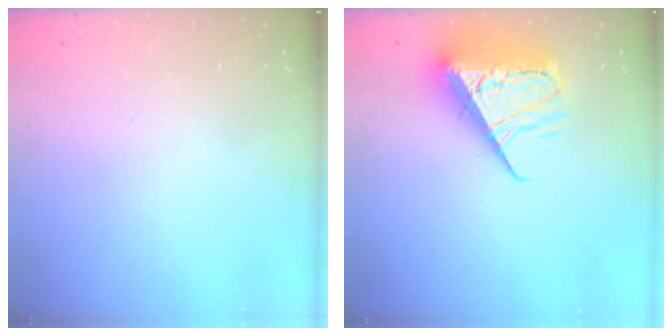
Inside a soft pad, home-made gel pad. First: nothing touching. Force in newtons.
{"total": 13.6, "press": 13.5, "slide": 1.6}